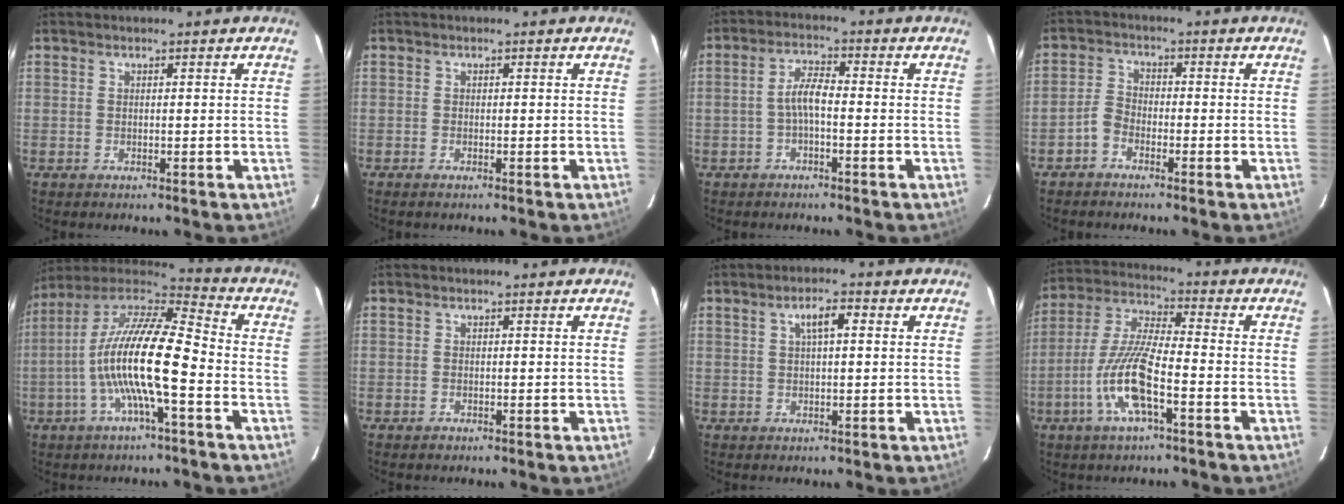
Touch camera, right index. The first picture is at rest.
{"total": 0.7, "force": [-0.6, 0.2, 0.3], "torque": [-0.008, -0.003, -0.013]}
{"total": 3.6, "force": [-1.3, 1.0, 3.2], "torque": [-0.066, 0.013, -0.026]}
{"total": 3.1, "force": [-2.1, 1.8, 1.3], "torque": [-0.032, 0.011, -0.045]}
{"total": 16.3, "force": [-4.2, 2.8, 15.5], "torque": [-0.281, 0.000, -0.088]}
{"total": 0.8, "force": [-0.6, 0.6, 0.1], "torque": [-0.001, 0.001, -0.009]}
{"total": 3.7, "force": [1.1, 1.1, 3.3], "torque": [-0.062, 0.011, 0.021]}
{"total": 13.4, "force": [-5.3, 2.5, 12.1], "torque": [-0.254, -0.005, -0.109]}